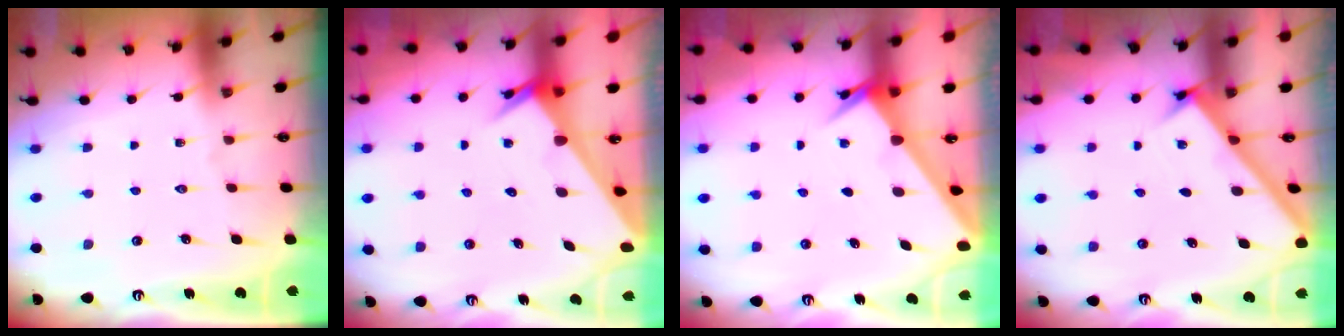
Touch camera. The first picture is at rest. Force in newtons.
{"total": 2.4, "press": 2.4, "slide": 0.1}
{"total": 2.4, "press": 2.4, "slide": 0.3}
{"total": 2.6, "press": 2.6, "slide": 0.3}